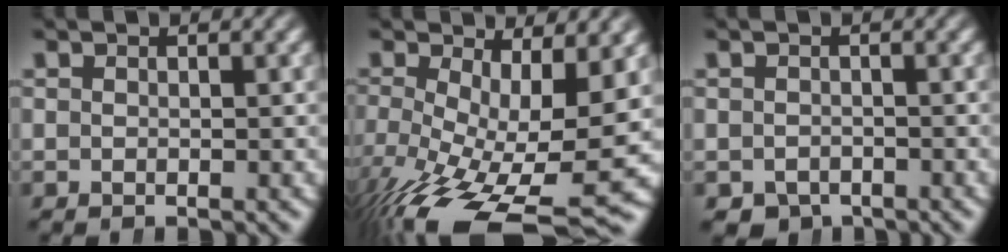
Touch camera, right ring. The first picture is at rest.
{"total": 11.0, "force": [-4.8, 5.0, 8.5], "torque": [-0.162, -0.072, -0.035]}
{"total": 3.7, "force": [-2.8, 2.4, 0.6], "torque": [-0.016, -0.024, -0.037]}